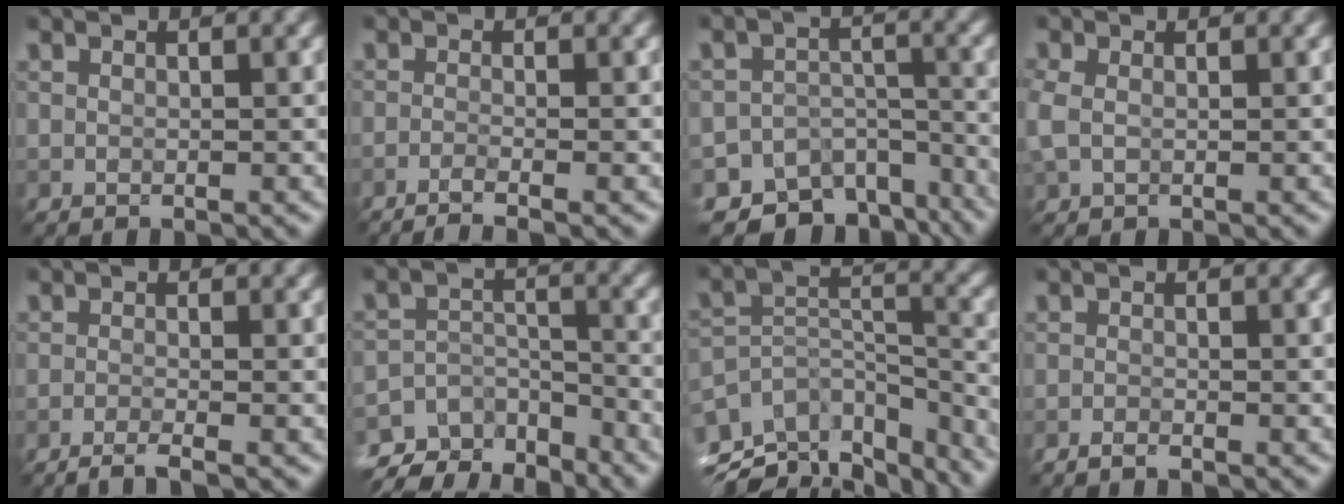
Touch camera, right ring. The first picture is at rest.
{"total": 2.2, "force": [-1.6, 0.3, 1.5], "torque": [-0.030, 0.001, -0.040]}
{"total": 9.0, "force": [-6.9, 5.6, 1.6], "torque": [0.001, 0.001, -0.086]}
{"total": 1.7, "force": [-0.1, 1.4, 1.1], "torque": [-0.034, 0.002, -0.008]}
{"total": 2.4, "force": [-1.7, 0.3, 1.7], "torque": [-0.030, 0.001, -0.041]}
{"total": 7.9, "force": [-6.6, 3.5, 2.7], "torque": [-0.035, 0.002, -0.107]}
{"total": 9.7, "force": [-7.7, 4.3, 4.2], "torque": [-0.089, 0.015, -0.102]}
{"total": 1.0, "force": [-0.9, 0.0, 0.4], "torque": [-0.013, 0.001, -0.020]}